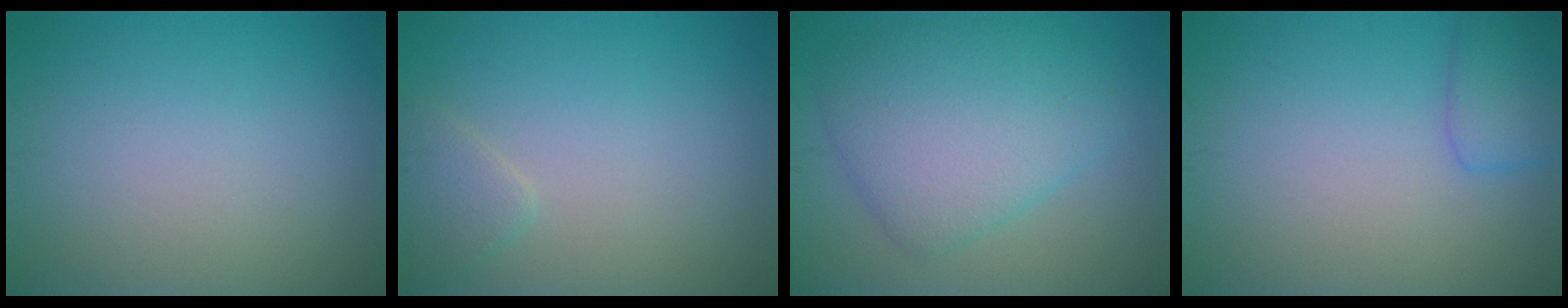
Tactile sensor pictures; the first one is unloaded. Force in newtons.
{"total": 1.6, "press": 1.6, "slide": 0.1}
{"total": 7.2, "press": 7.2, "slide": 0.2}
{"total": 2.4, "press": 2.4, "slide": 0.1}